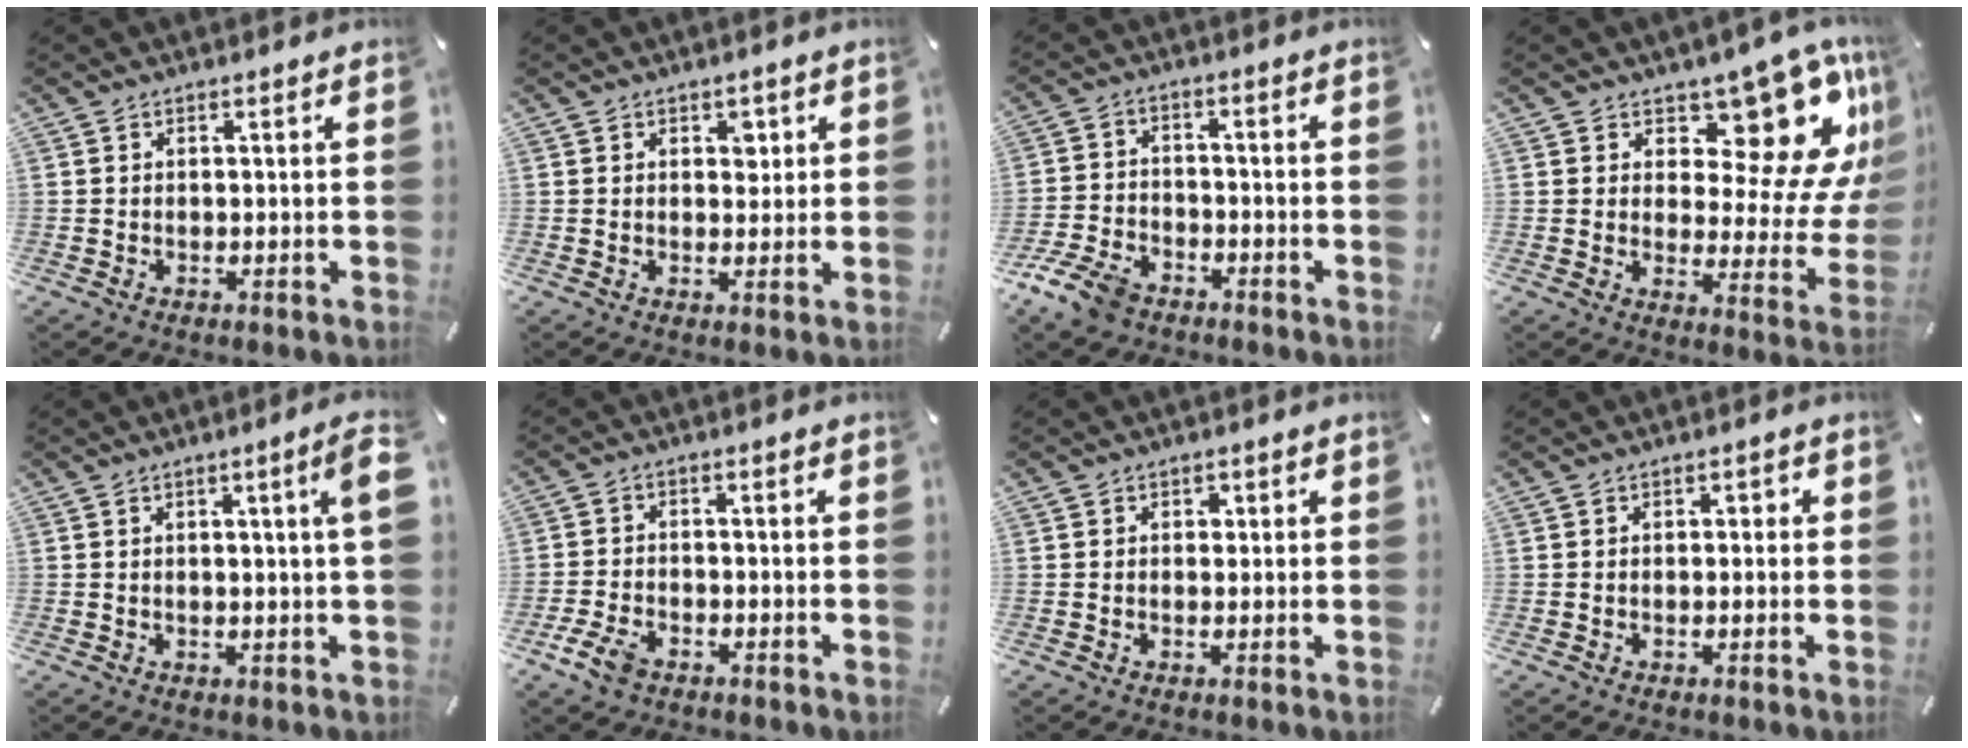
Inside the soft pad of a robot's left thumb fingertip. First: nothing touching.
{"total": 2.8, "force": [1.0, 2.1, 1.5], "torque": [-0.002, -0.007, 0.009]}
{"total": 8.3, "force": [-5.6, 4.7, 3.9], "torque": [-0.088, 0.025, -0.108]}
{"total": 16.8, "force": [10.4, 8.3, 10.4], "torque": [-0.113, -0.106, 0.170]}
{"total": 5.3, "force": [1.1, 0.4, 5.2], "torque": [-0.080, -0.009, 0.014]}
{"total": 5.6, "force": [-3.3, 3.1, 3.2], "torque": [-0.082, 0.010, -0.066]}
{"total": 1.2, "force": [0.1, 1.1, 0.5], "torque": [-0.003, 0.002, -0.003]}
{"total": 1.1, "force": [-0.5, 0.7, 0.6], "torque": [-0.013, 0.006, -0.013]}